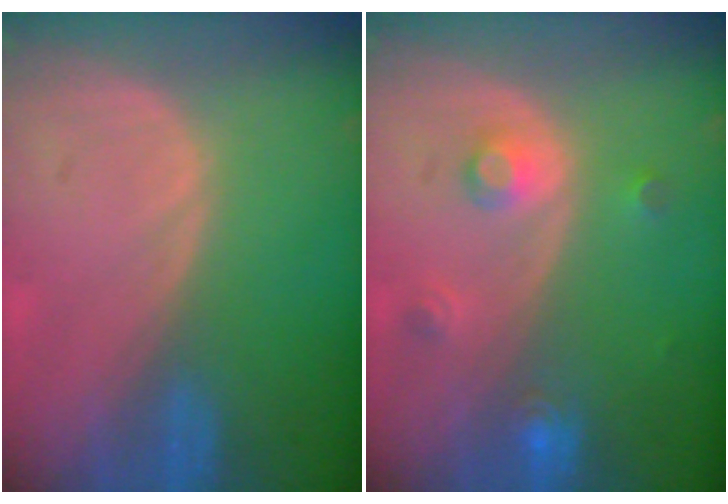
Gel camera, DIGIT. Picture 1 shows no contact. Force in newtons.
{"total": 3.5, "press": 3.2, "slide": 1.5}